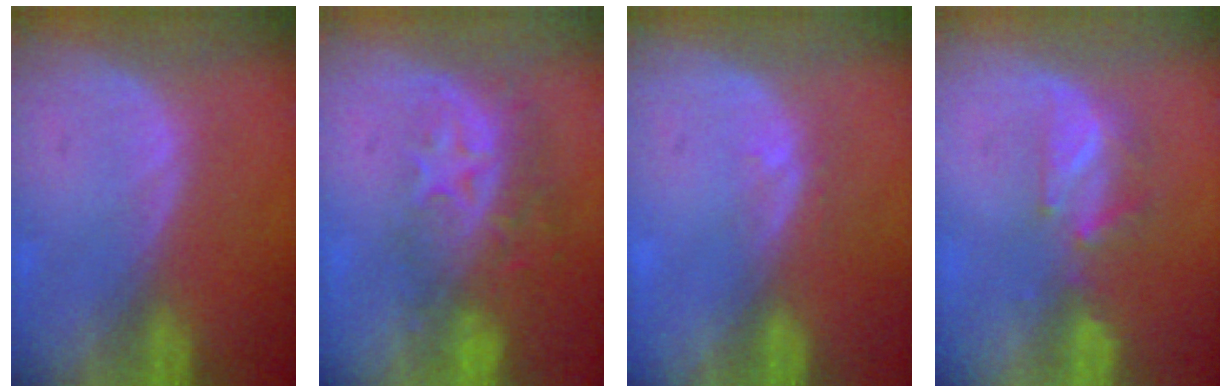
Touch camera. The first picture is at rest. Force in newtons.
{"total": 8.5, "press": 7.0, "slide": 4.8}
{"total": 1.0, "press": 0.7, "slide": 0.7}
{"total": 3.4, "press": 3.3, "slide": 0.7}